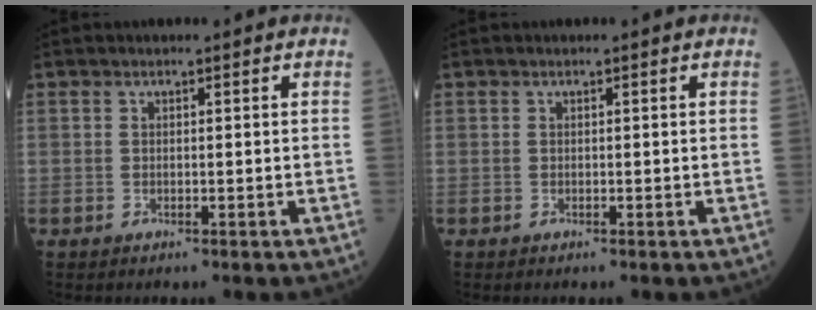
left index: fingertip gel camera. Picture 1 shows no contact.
{"total": 0.0}